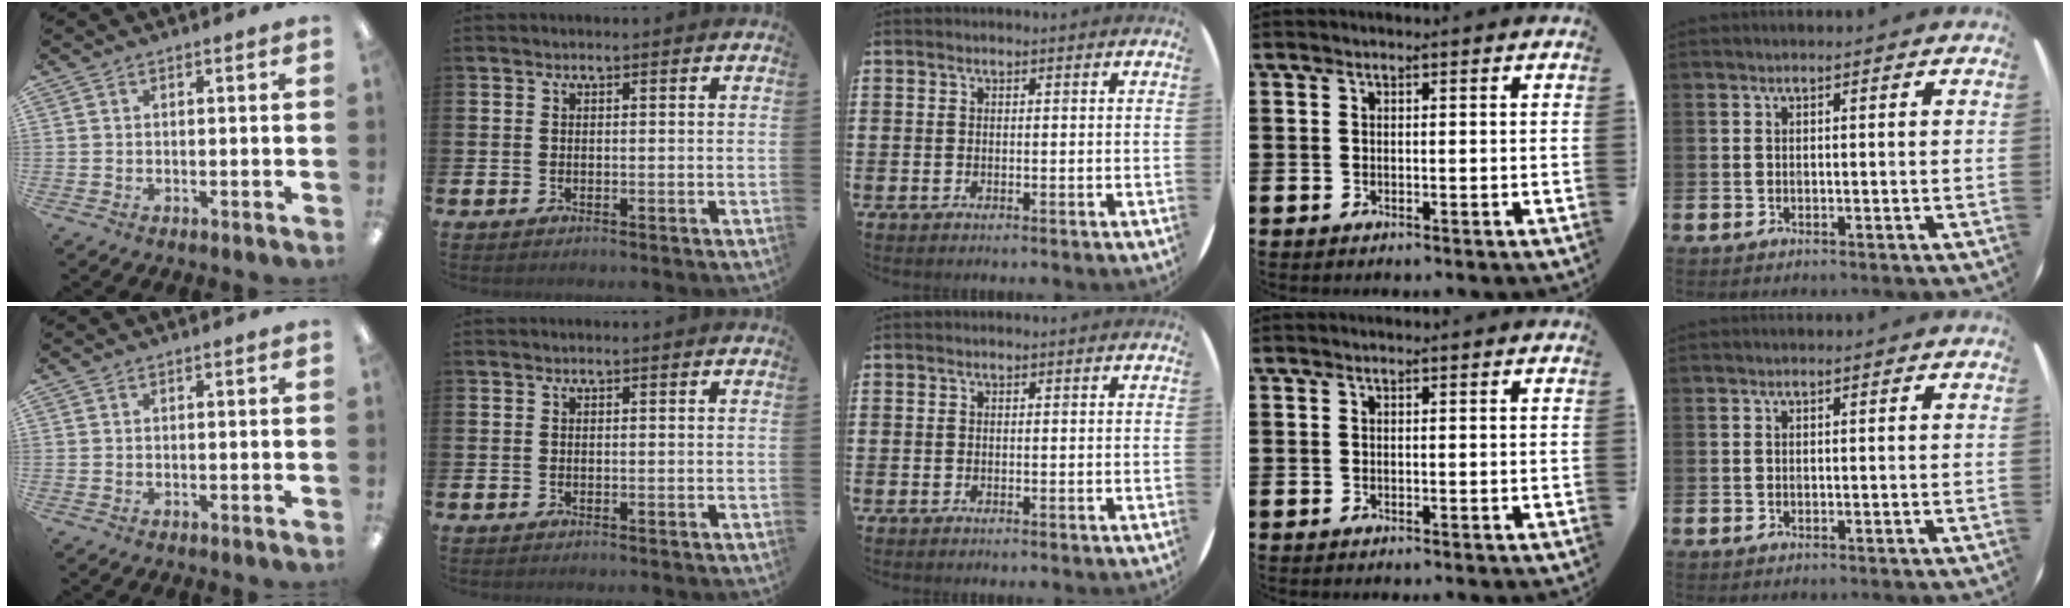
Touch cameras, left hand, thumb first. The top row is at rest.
{}